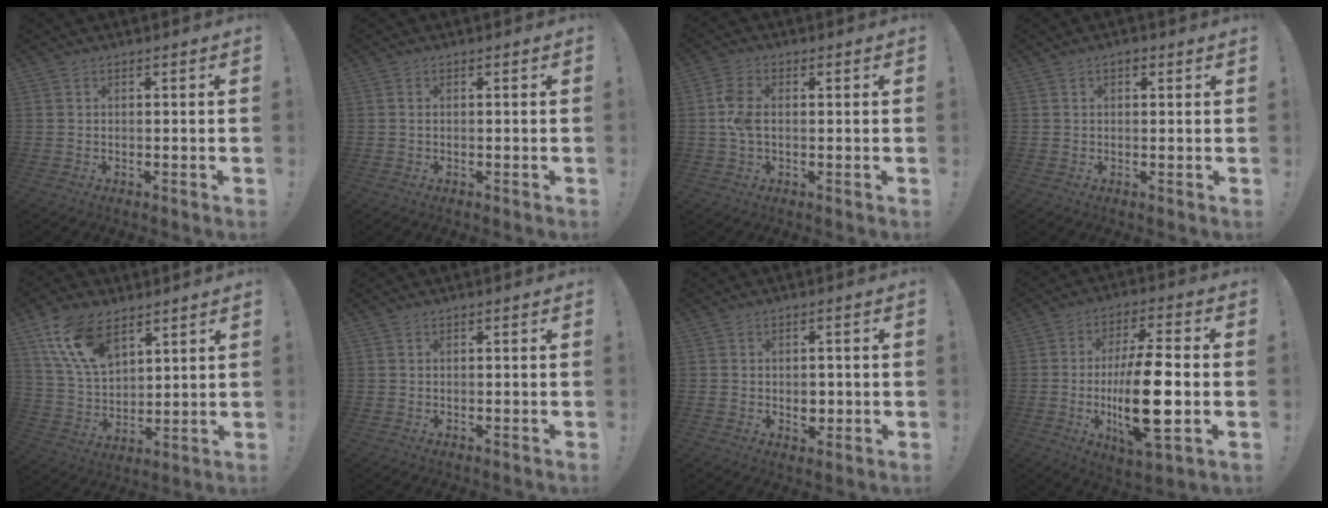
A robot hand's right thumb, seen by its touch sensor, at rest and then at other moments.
{"total": 0.6, "force": [0.1, 0.2, 0.5], "torque": [-0.020, 0.005, 0.004]}
{"total": 6.3, "force": [0.1, 3.6, 5.2], "torque": [-0.112, 0.007, 0.001]}
{"total": 1.1, "force": [0.6, 0.6, 0.7], "torque": [-0.015, 0.001, 0.011]}
{"total": 15.5, "force": [9.3, 8.4, 9.2], "torque": [-0.191, -0.033, 0.179]}
{"total": 0.0}
{"total": 3.2, "force": [-0.5, 2.7, 1.7], "torque": [-0.012, 0.000, -0.010]}
{"total": 18.8, "force": [-2.9, 5.5, 17.7], "torque": [-0.313, -0.003, -0.048]}